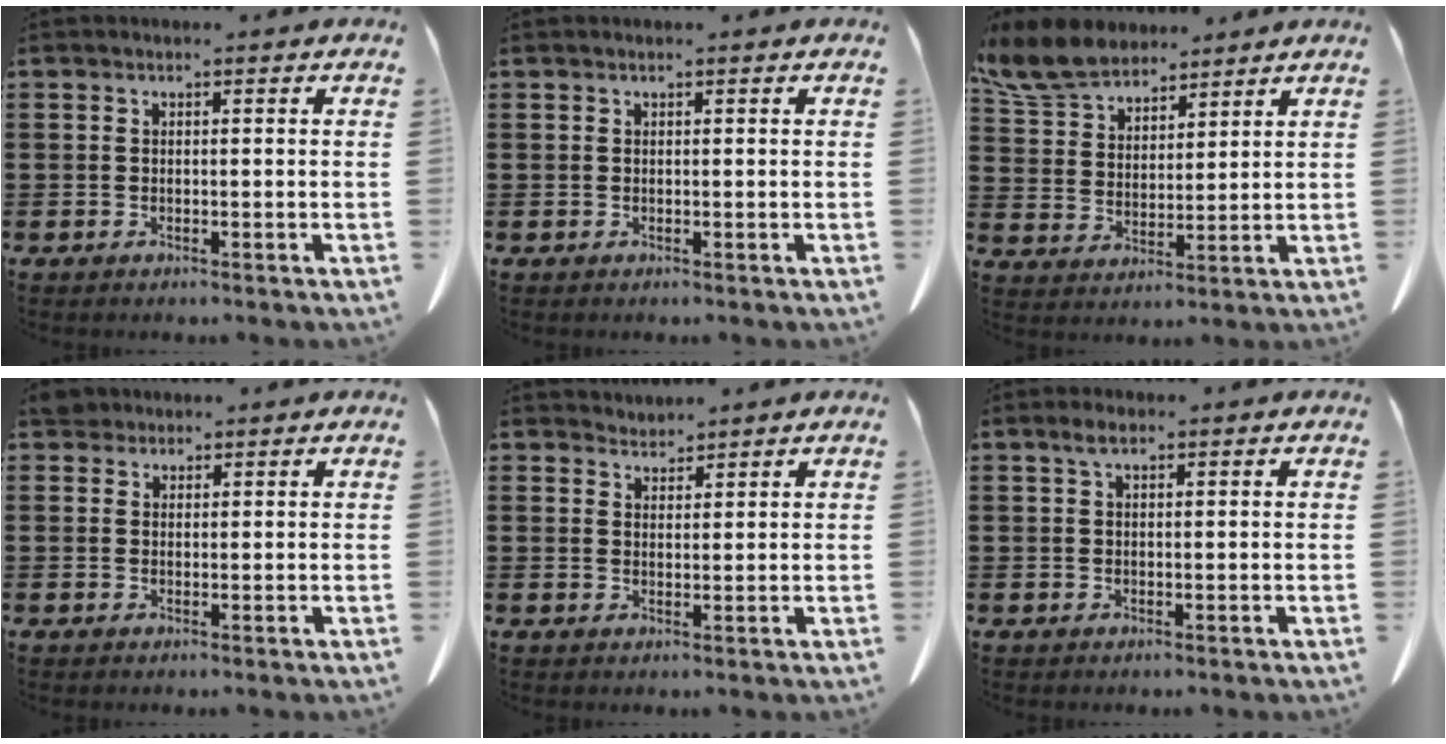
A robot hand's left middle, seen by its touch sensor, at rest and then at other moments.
{"total": 0.0}
{"total": 8.9, "force": [7.6, 3.1, 3.3], "torque": [-0.095, -0.015, 0.144]}
{"total": 2.6, "force": [2.2, 1.2, 0.7], "torque": [-0.022, 0.007, 0.043]}
{"total": 2.1, "force": [2.1, 0.2, -0.4], "torque": [0.002, -0.004, 0.040]}
{"total": 2.1, "force": [1.0, 0.7, 1.6], "torque": [-0.035, 0.006, 0.017]}